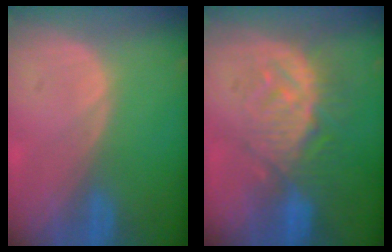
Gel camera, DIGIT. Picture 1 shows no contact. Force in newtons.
{"total": 9.3, "press": 8.6, "slide": 3.6}